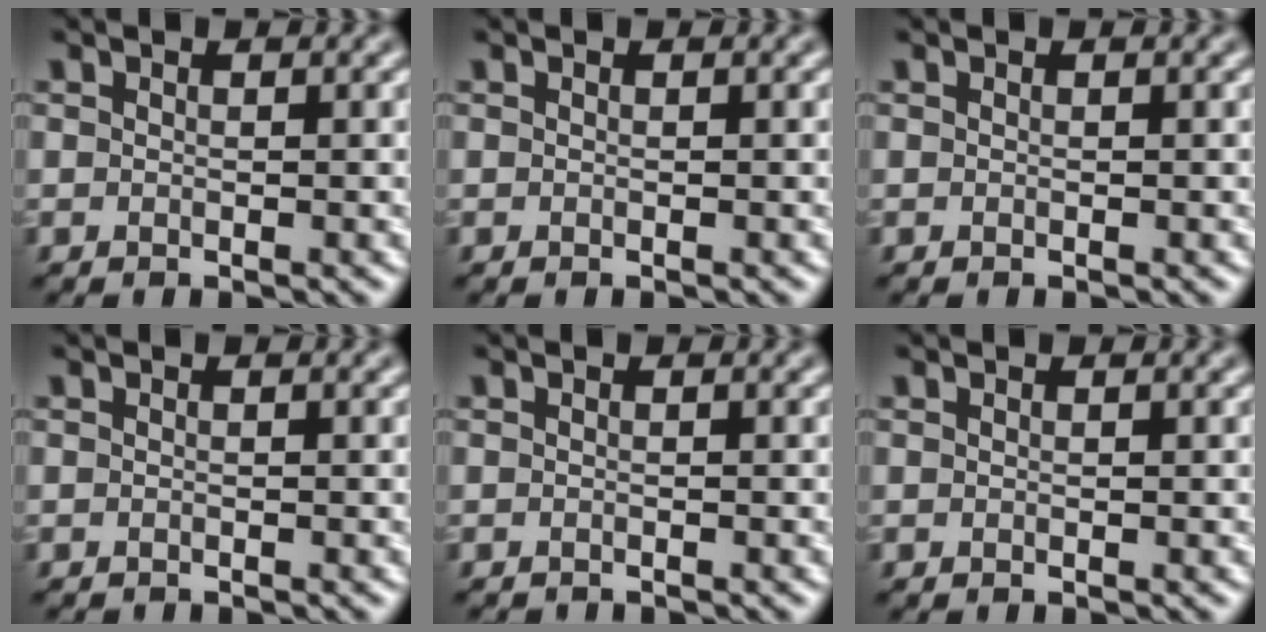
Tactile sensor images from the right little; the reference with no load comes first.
{"total": 0.0}
{"total": 0.0}
{"total": 0.7, "force": [-0.6, 0.0, 0.1], "torque": [0.004, -0.004, -0.012]}
{"total": 1.0, "force": [-1.0, 0.0, 0.1], "torque": [0.005, -0.007, -0.018]}
{"total": 0.0}